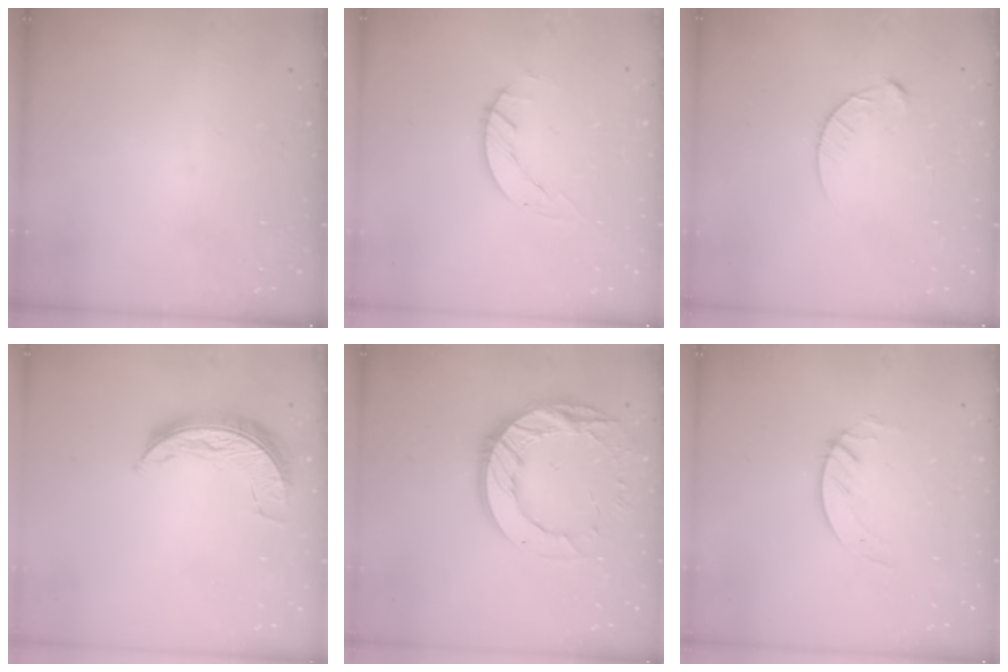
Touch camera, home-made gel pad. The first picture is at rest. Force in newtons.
{"total": 1.5, "press": 1.4, "slide": 0.3}
{"total": 4.3, "press": 4.3, "slide": 0.4}
{"total": 8.3, "press": 8.3, "slide": 0.5}
{"total": 17.2, "press": 17.1, "slide": 1.3}
{"total": 4.5, "press": 4.4, "slide": 0.4}